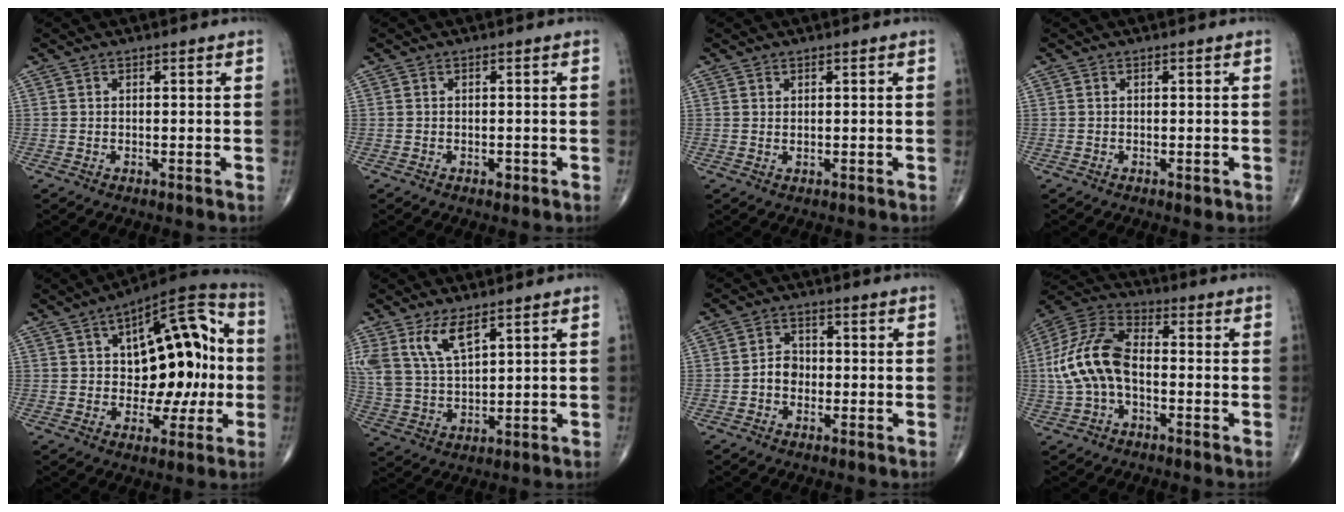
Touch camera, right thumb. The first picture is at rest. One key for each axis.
{"total": 0.9, "fx": -0.5, "fy": 0.6, "fz": 0.5, "tx": -0.007, "ty": 0.000, "tz": -0.007}
{"total": 0.6, "fx": 0.3, "fy": 0.3, "fz": 0.5, "tx": -0.007, "ty": -0.002, "tz": 0.007}
{"total": 1.0, "fx": -0.4, "fy": 0.5, "fz": 0.7, "tx": -0.010, "ty": -0.002, "tz": -0.004}
{"total": 19.9, "fx": 1.5, "fy": 10.6, "fz": 16.7, "tx": -0.195, "ty": 0.035, "tz": 0.025}
{"total": 8.8, "fx": 5.2, "fy": 3.5, "fz": 6.2, "tx": -0.122, "ty": -0.020, "tz": 0.115}
{"total": 3.6, "fx": -0.9, "fy": 2.9, "fz": 1.9, "tx": -0.019, "ty": 0.016, "tz": -0.023}
{"total": 13.9, "fx": -1.5, "fy": 7.9, "fz": 11.3, "tx": -0.244, "ty": 0.038, "tz": -0.034}